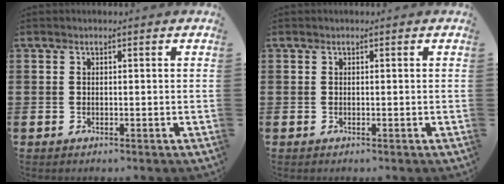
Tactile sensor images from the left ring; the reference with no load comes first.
{"total": 0.0}